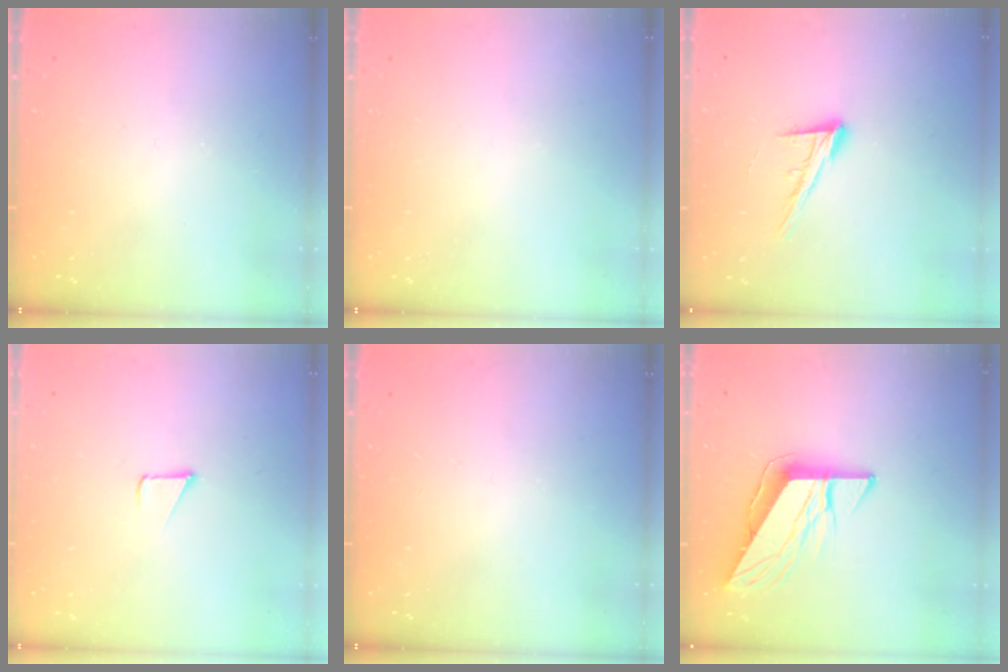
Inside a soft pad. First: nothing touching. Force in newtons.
{"total": 0.0}
{"total": 12.3, "press": 12.0, "slide": 2.5}
{"total": 1.7, "press": 1.7, "slide": 0.1}
{"total": 0.0}
{"total": 9.9, "press": 9.9, "slide": 0.9}